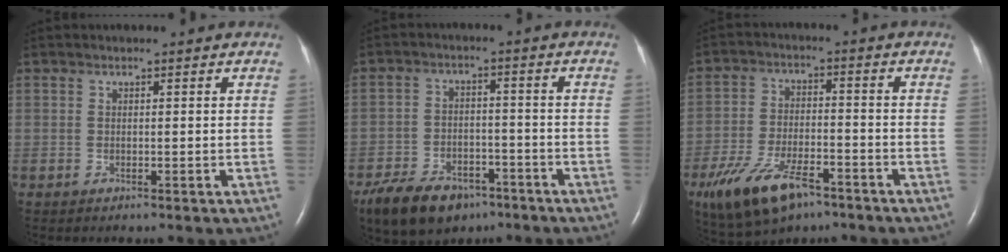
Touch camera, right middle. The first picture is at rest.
{"total": 12.2, "force": [-8.5, 6.6, 5.6], "torque": [-0.116, -0.005, -0.139]}
{"total": 12.1, "force": [-7.6, 4.7, 8.2], "torque": [-0.167, -0.011, -0.130]}